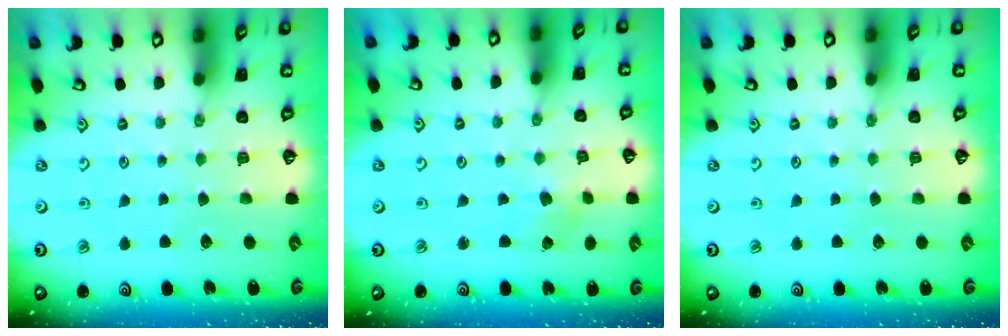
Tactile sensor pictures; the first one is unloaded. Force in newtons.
{"total": 3.2, "press": 3.2, "slide": 0.5}
{"total": 0.0}